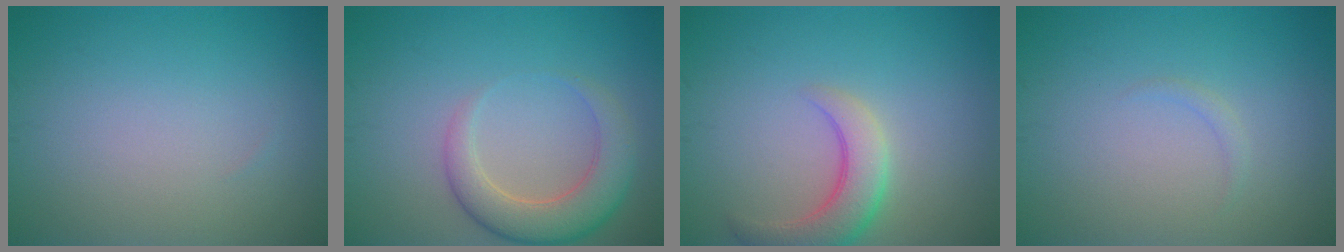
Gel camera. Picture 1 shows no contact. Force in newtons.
{"total": 4.8, "press": 4.7, "slide": 0.5}
{"total": 4.3, "press": 4.2, "slide": 0.6}
{"total": 0.7, "press": 0.7, "slide": 0.1}